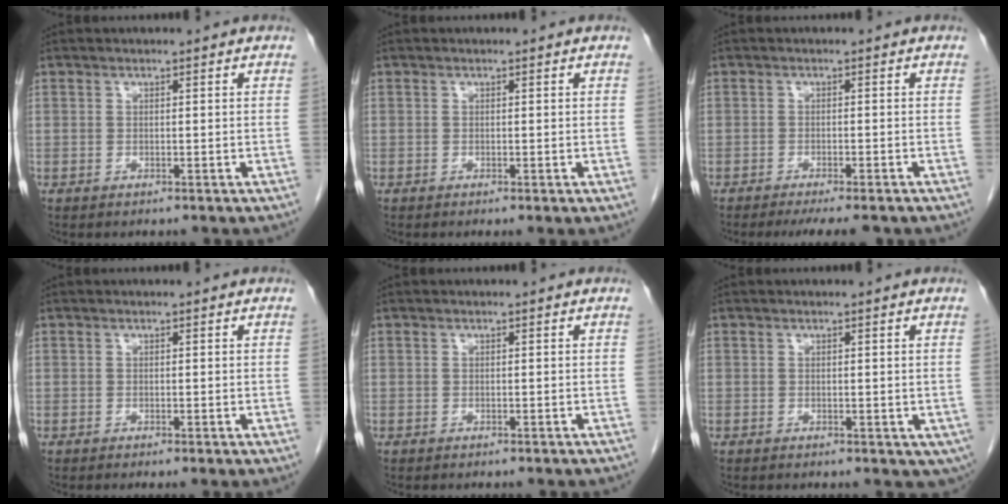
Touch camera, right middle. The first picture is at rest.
{"total": 0.7, "force": [-0.2, 0.0, 0.6], "torque": [-0.012, -0.002, -0.003]}
{"total": 7.3, "force": [-6.1, 0.9, 3.9], "torque": [-0.042, -0.012, -0.085]}
{"total": 0.8, "force": [-0.1, 0.1, 0.8], "torque": [-0.015, -0.003, -0.001]}
{"total": 0.0}
{"total": 2.2, "force": [-0.7, 1.5, 1.5], "torque": [-0.015, -0.003, -0.005]}